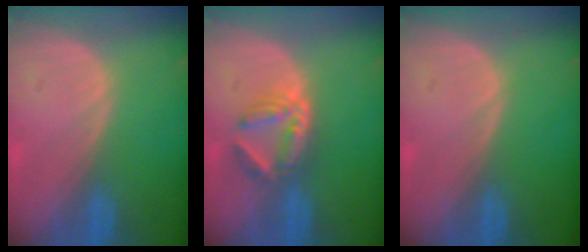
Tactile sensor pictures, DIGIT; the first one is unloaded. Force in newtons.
{"total": 6.0, "press": 5.3, "slide": 2.8}
{"total": 0.0}